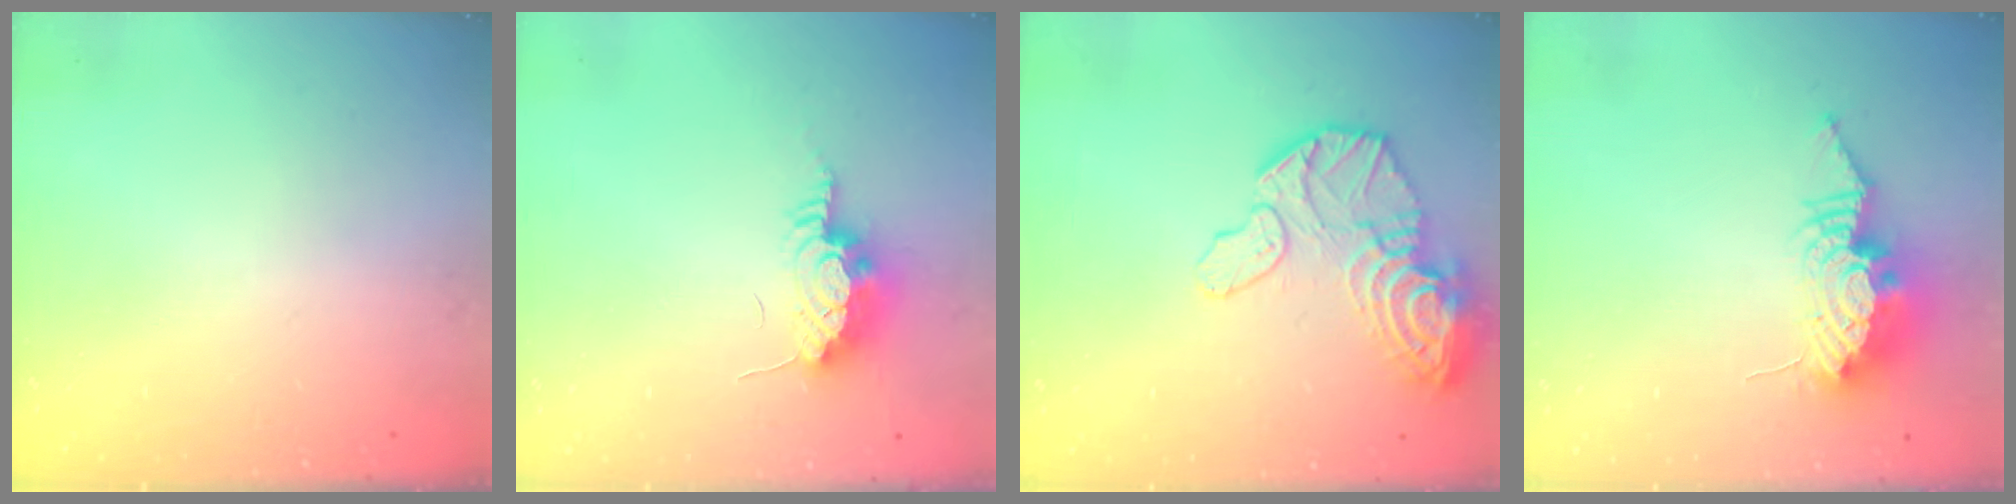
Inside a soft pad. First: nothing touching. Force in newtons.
{"total": 8.5, "press": 8.4, "slide": 1.6}
{"total": 17.1, "press": 16.9, "slide": 2.3}
{"total": 11.7, "press": 11.6, "slide": 1.1}